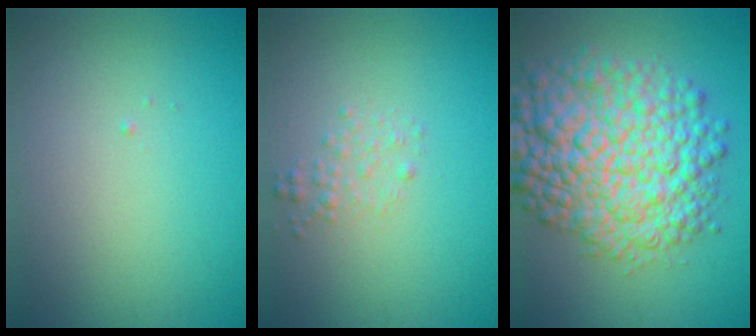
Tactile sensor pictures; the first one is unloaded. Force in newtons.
{"total": 1.3, "press": 1.3, "slide": 0.1}
{"total": 10.9, "press": 10.9, "slide": 0.2}